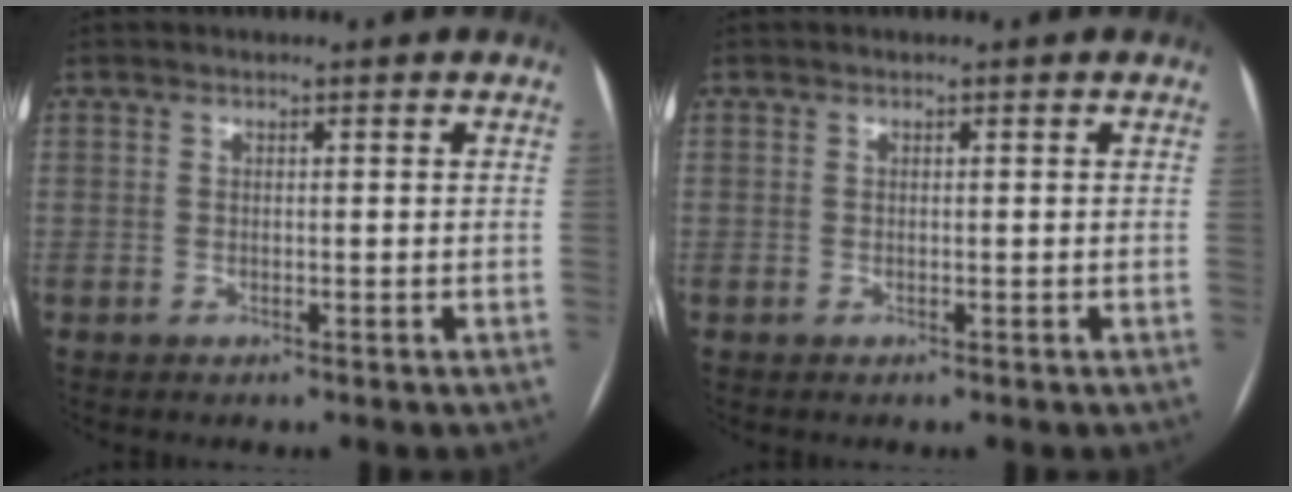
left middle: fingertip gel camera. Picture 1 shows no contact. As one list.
[{"total": 0.0}]